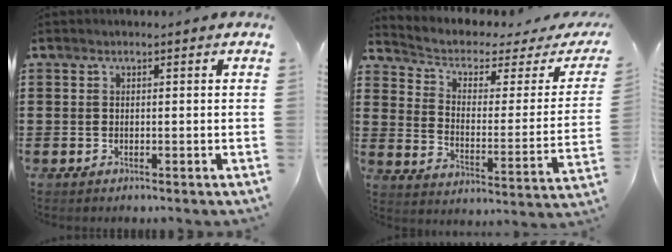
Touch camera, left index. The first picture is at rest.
{"total": 3.2, "force": [1.8, 1.6, 2.1], "torque": [-0.056, -0.016, 0.023]}